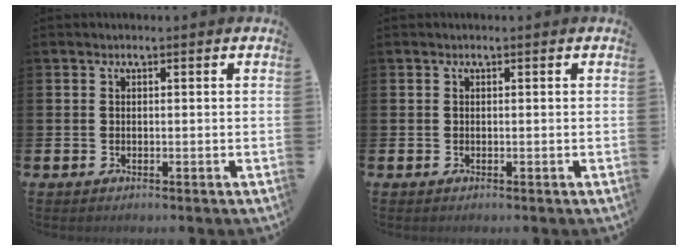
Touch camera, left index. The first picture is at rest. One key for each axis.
{"total": 0.0}